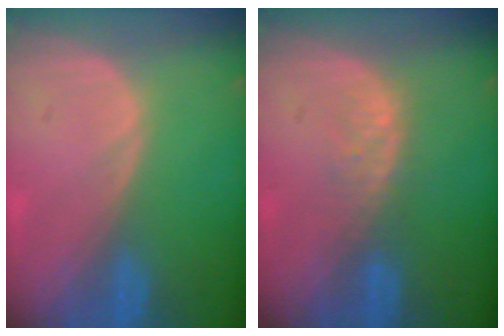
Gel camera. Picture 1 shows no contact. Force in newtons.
{"total": 2.8, "press": 2.8, "slide": 0.3}